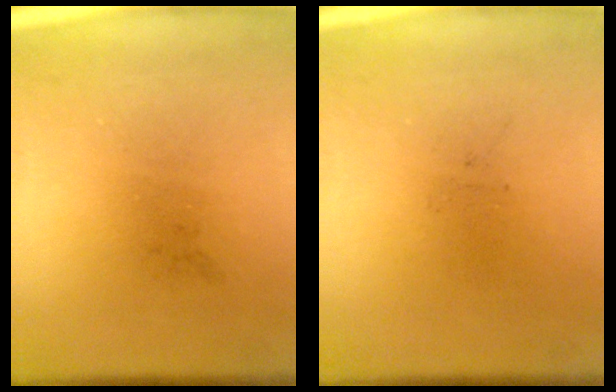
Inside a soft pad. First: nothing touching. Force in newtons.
{"total": 0.0}